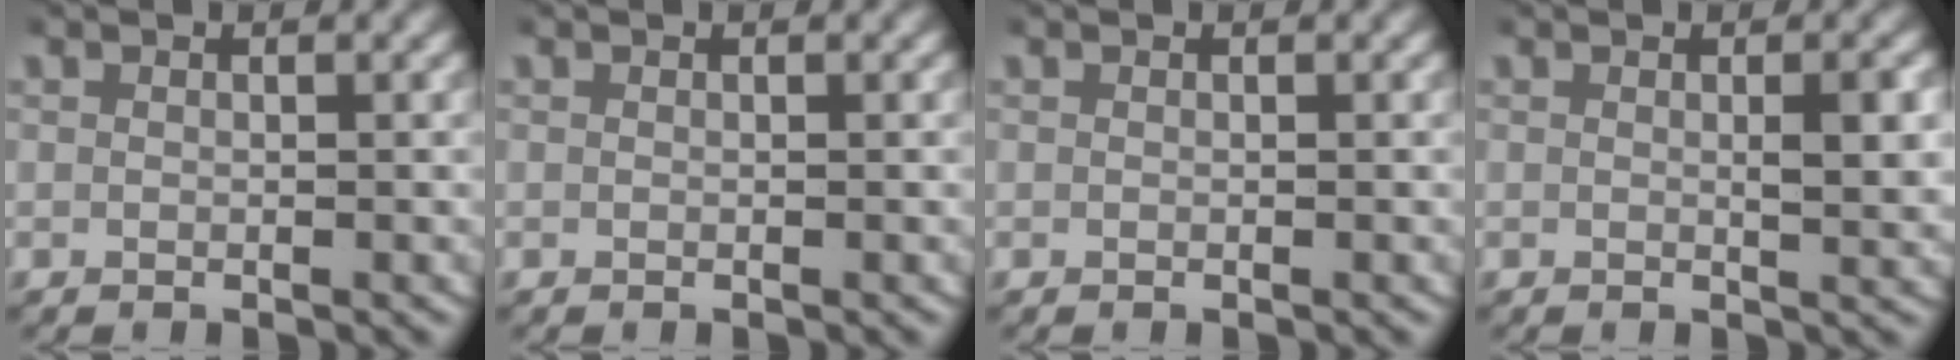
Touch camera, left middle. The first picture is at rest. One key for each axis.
{"total": 0.0}
{"total": 0.0}
{"total": 1.8, "fx": 0.4, "fy": 0.1, "fz": 1.7, "tx": -0.025, "ty": -0.006, "tz": 0.006}